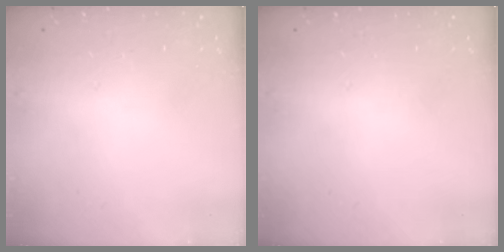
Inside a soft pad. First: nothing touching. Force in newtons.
{"total": 0.0}